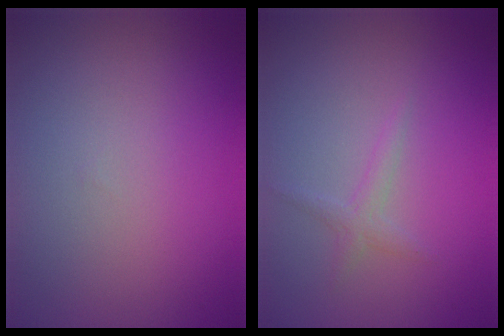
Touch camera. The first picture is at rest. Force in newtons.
{"total": 1.3, "press": 1.3, "slide": 0.1}